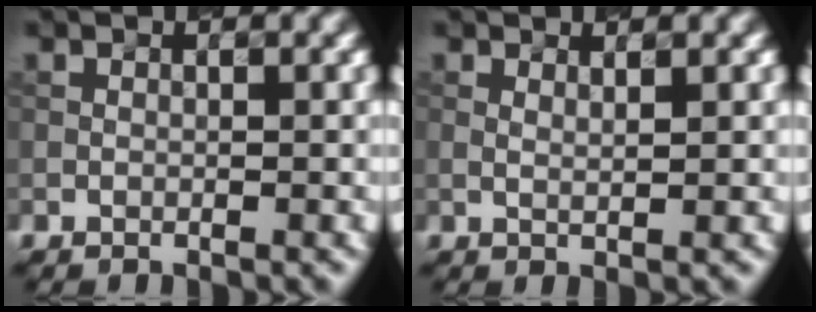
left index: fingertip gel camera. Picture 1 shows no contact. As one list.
[{"total": 1.0, "force": [0.7, 0.2, 0.7], "torque": [-0.011, -0.001, 0.010]}]